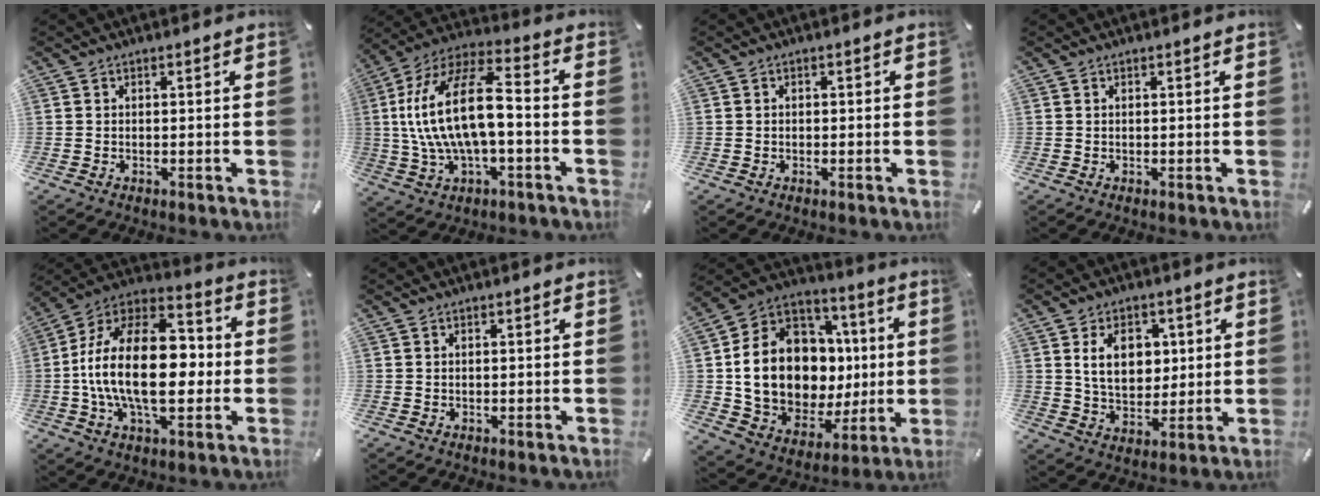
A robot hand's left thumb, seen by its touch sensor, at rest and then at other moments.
{"total": 19.5, "force": [-1.1, 8.9, 17.2], "torque": [-0.350, 0.006, -0.020]}
{"total": 0.6, "force": [-0.3, 0.5, 0.2], "torque": [-0.003, 0.003, -0.007]}
{"total": 0.0}
{"total": 24.7, "force": [-2.2, 14.0, 20.2], "torque": [-0.372, 0.008, -0.041]}
{"total": 0.0}
{"total": 19.4, "force": [1.1, 15.7, 11.4], "torque": [-0.239, -0.025, 0.041]}
{"total": 10.4, "force": [2.6, 7.6, 6.6], "torque": [-0.112, 0.003, 0.042]}